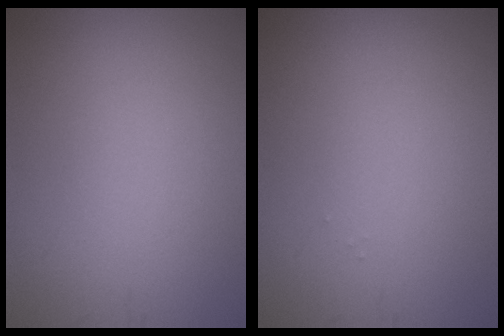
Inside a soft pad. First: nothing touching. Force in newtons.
{"total": 0.0}